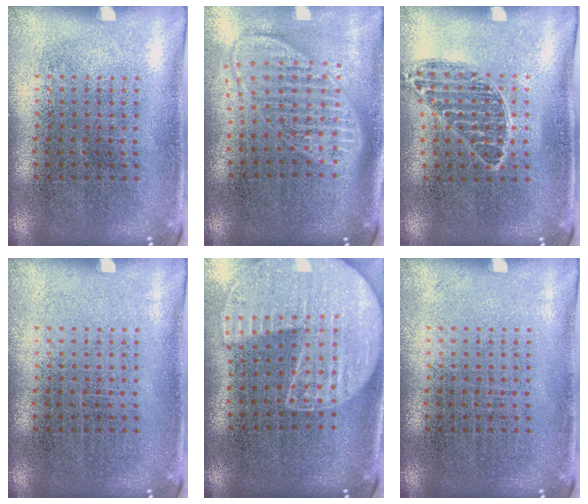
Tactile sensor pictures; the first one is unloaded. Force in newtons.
{"total": 1.9, "press": 1.5, "slide": 1.1}
{"total": 0.8, "press": 0.7, "slide": 0.3}
{"total": 0.0}
{"total": 1.7, "press": 1.6, "slide": 0.7}
{"total": 0.0}